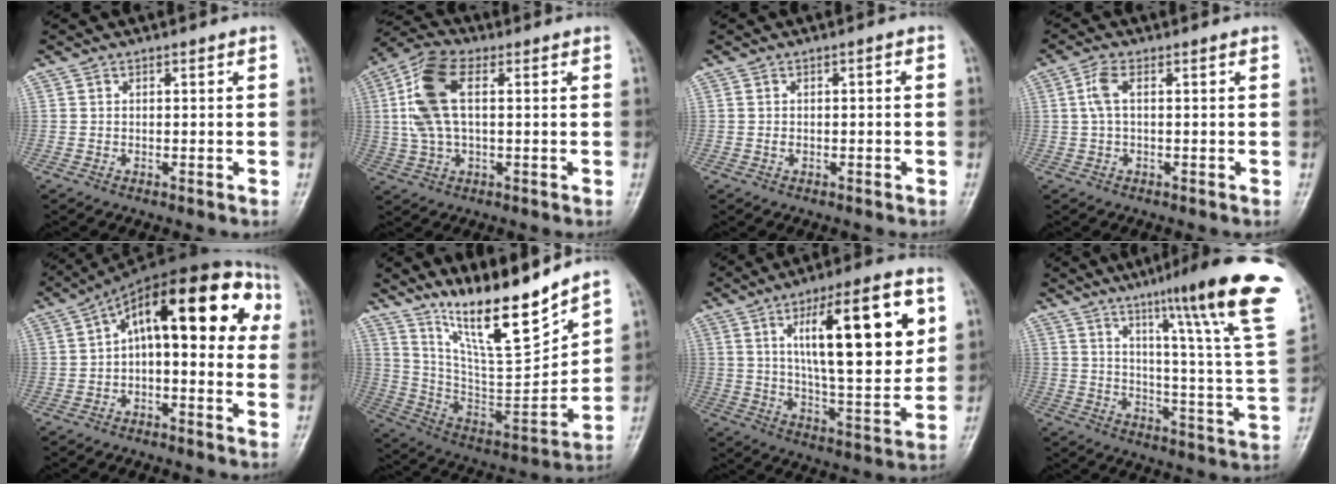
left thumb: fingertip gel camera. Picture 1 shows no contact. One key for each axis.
{"total": 11.2, "fx": 2.0, "fy": 5.5, "fz": 9.5, "tx": -0.205, "ty": 0.024, "tz": 0.036}
{"total": 1.3, "fx": -0.3, "fy": 0.7, "fz": 1.0, "tx": -0.017, "ty": 0.015, "tz": -0.006}
{"total": 3.2, "fx": 0.4, "fy": 1.1, "fz": 2.9, "tx": -0.080, "ty": 0.013, "tz": 0.009}
{"total": 18.2, "fx": 3.1, "fy": 8.4, "fz": 15.8, "tx": -0.188, "ty": 0.057, "tz": 0.030}
{"total": 18.6, "fx": 14.8, "fy": 2.5, "fz": 11.0, "tx": -0.152, "ty": -0.095, "tz": 0.273}
{"total": 22.1, "fx": 7.1, "fy": 6.5, "fz": 19.9, "tx": -0.280, "ty": -0.023, "tz": 0.111}
{"total": 24.6, "fx": 14.7, "fy": 1.5, "fz": 19.6, "tx": -0.259, "ty": -0.064, "tz": 0.201}